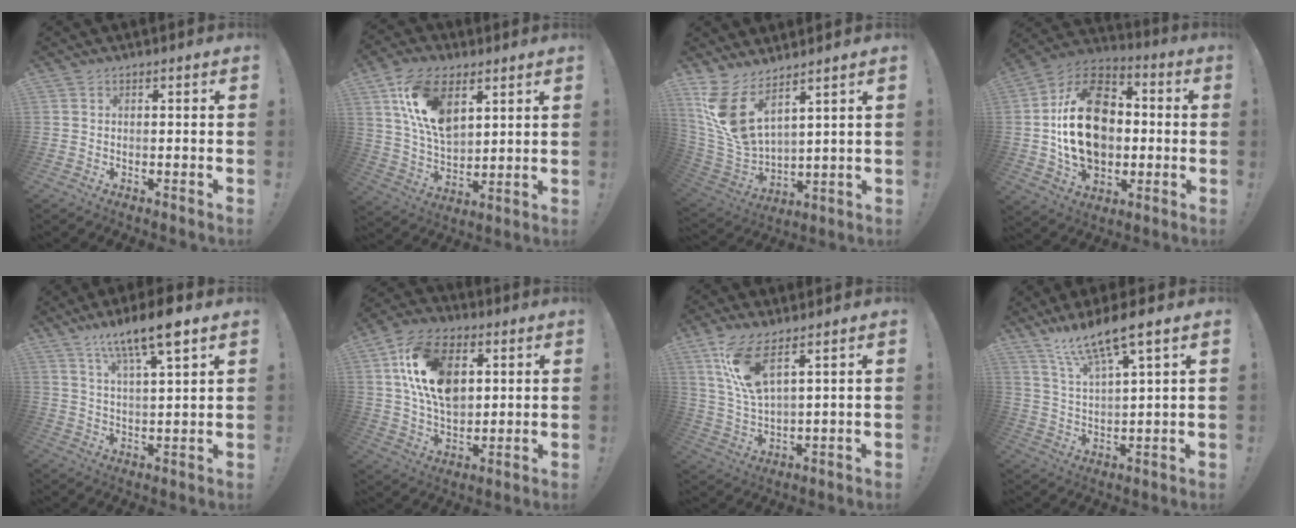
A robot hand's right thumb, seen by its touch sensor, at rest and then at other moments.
{"total": 16.2, "force": [7.6, 9.3, 10.8], "torque": [-0.214, -0.029, 0.139]}
{"total": 12.7, "force": [8.2, 5.2, 8.1], "torque": [-0.178, -0.075, 0.150]}
{"total": 23.9, "force": [0.8, 17.2, 16.5], "torque": [-0.271, 0.020, 0.025]}
{"total": 11.6, "force": [8.0, 1.5, 8.3], "torque": [-0.141, -0.043, 0.130]}
{"total": 19.5, "force": [5.5, 12.6, 13.8], "torque": [-0.245, -0.008, 0.098]}
{"total": 10.8, "force": [6.5, 3.0, 8.1], "torque": [-0.171, -0.028, 0.121]}
{"total": 11.2, "force": [9.0, 1.0, 6.6], "torque": [-0.134, -0.048, 0.153]}